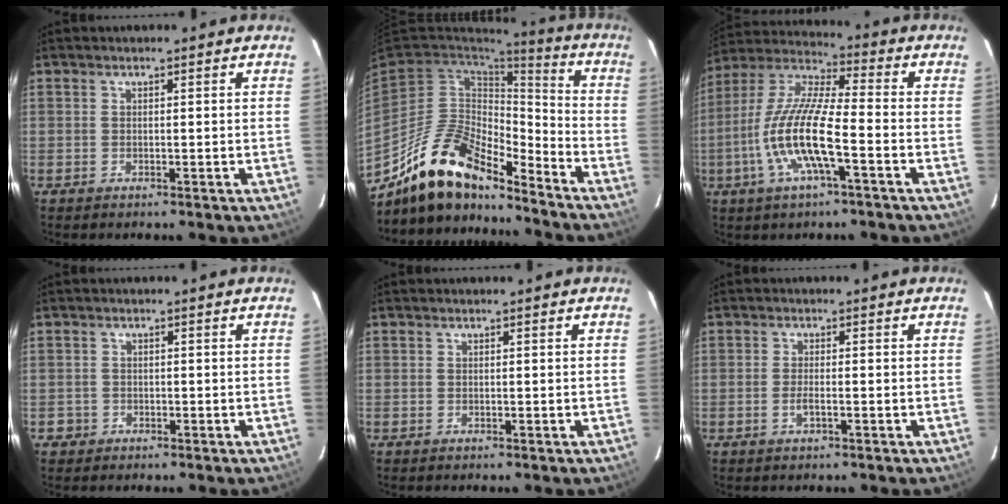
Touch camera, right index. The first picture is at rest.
{"total": 17.5, "force": [-13.8, 5.9, 9.1], "torque": [-0.178, 0.006, -0.255]}
{"total": 14.6, "force": [-4.8, 2.7, 13.5], "torque": [-0.276, -0.006, -0.099]}
{"total": 2.1, "force": [-0.8, 2.0, 0.1], "torque": [-0.003, 0.010, -0.008]}
{"total": 0.0}
{"total": 1.9, "force": [-0.8, 0.4, 1.7], "torque": [-0.036, -0.003, -0.014]}